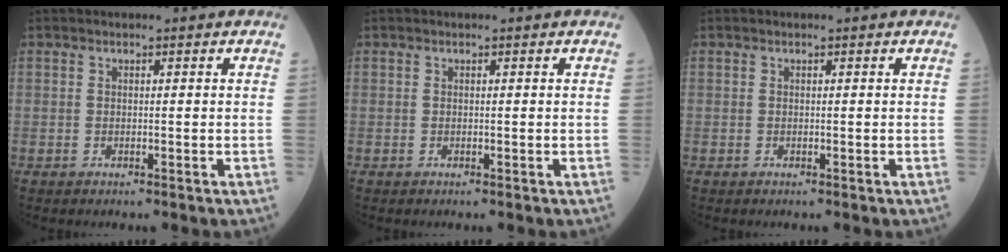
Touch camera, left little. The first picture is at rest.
{"total": 0.0}
{"total": 0.0}